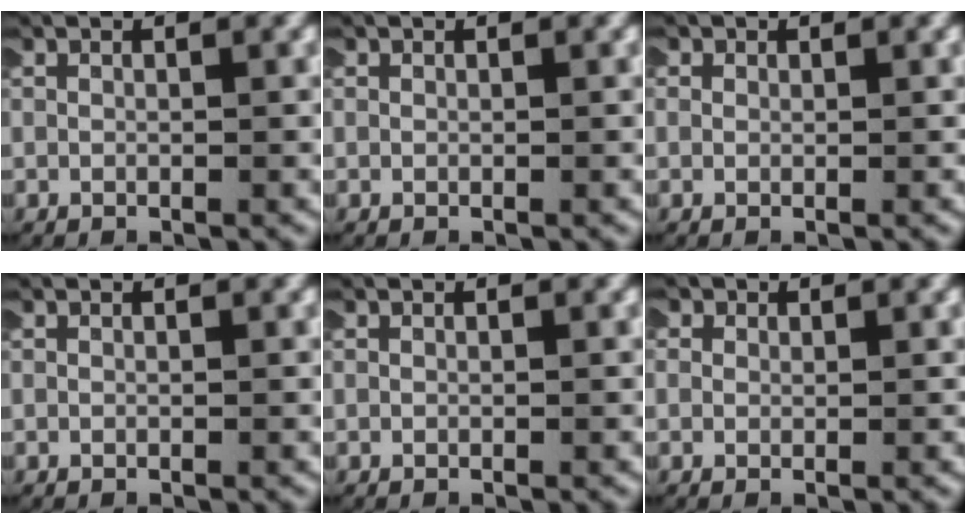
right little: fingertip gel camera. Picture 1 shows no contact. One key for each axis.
{"total": 0.0}
{"total": 0.8, "fx": 0.2, "fy": 0.7, "fz": 0.1, "tx": -0.007, "ty": -0.001, "tz": 0.000}
{"total": 0.0}
{"total": 0.0}
{"total": 1.6, "fx": 0.5, "fy": 1.4, "fz": 0.3, "tx": -0.018, "ty": -0.002, "tz": 0.002}